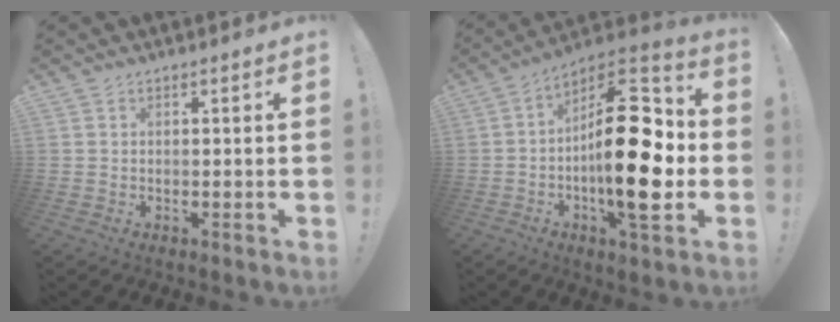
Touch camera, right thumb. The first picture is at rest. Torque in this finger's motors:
{"motor_torque": [2.07, 2.07, 2.08, -0.69, 0.33]}